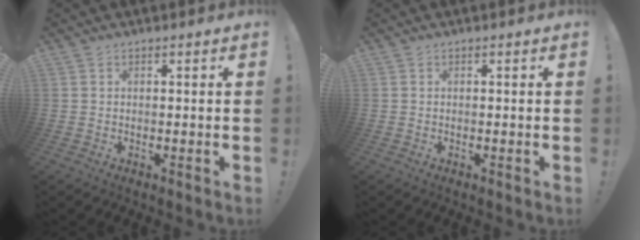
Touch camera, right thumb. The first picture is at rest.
{"total": 0.0}